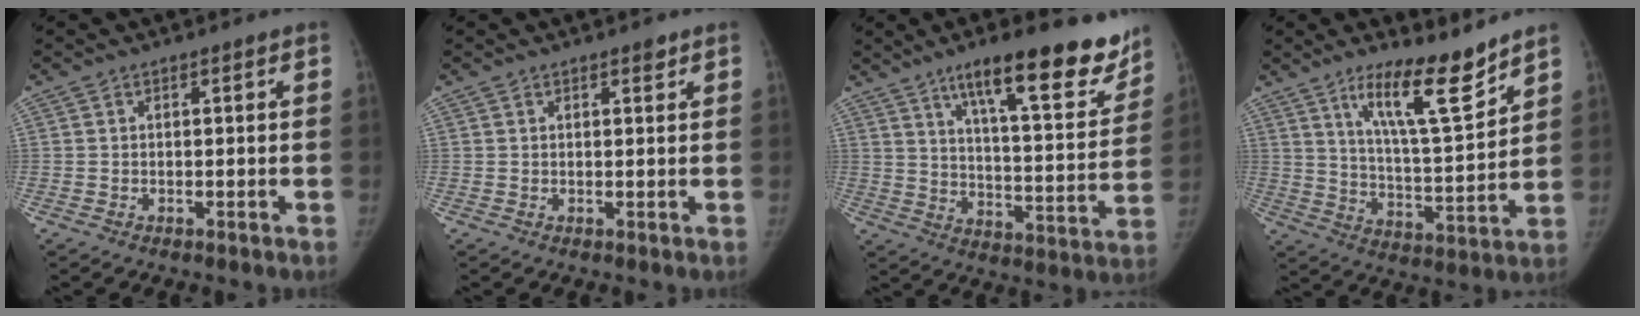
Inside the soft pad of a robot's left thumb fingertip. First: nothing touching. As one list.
[{"total": 1.0, "force": [0.7, 0.4, 0.6], "torque": [-0.004, -0.004, 0.010]}, {"total": 21.2, "force": [14.2, 5.6, 14.6], "torque": [-0.166, -0.066, 0.215]}, {"total": 13.1, "force": [9.4, 2.5, 8.9], "torque": [-0.131, -0.073, 0.165]}]